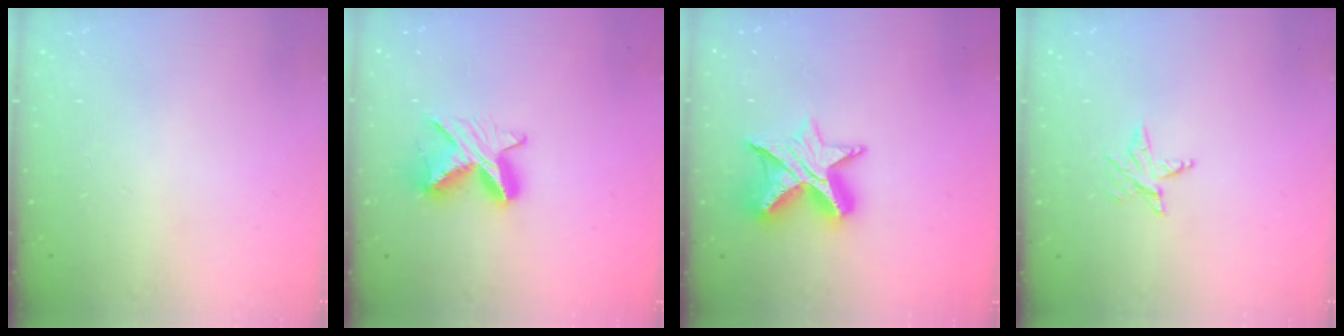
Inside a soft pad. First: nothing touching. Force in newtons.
{"total": 9.0, "press": 9.0, "slide": 0.3}
{"total": 11.6, "press": 11.5, "slide": 0.7}
{"total": 3.4, "press": 3.3, "slide": 0.5}